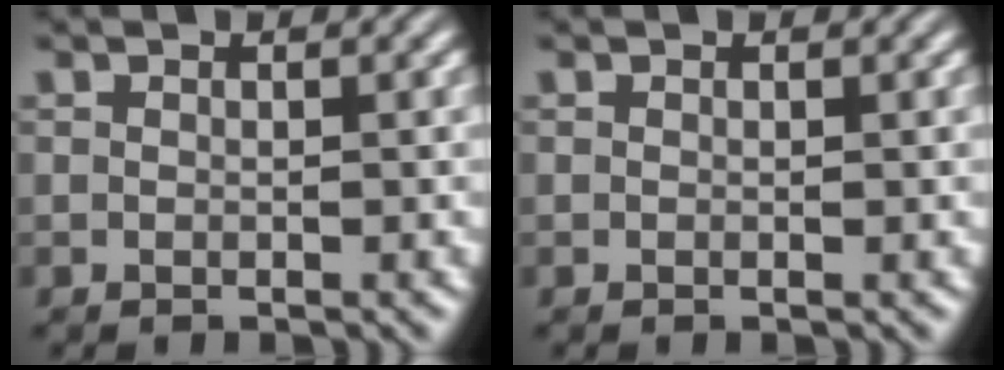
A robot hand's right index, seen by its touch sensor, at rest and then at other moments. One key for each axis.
{"total": 0.0}